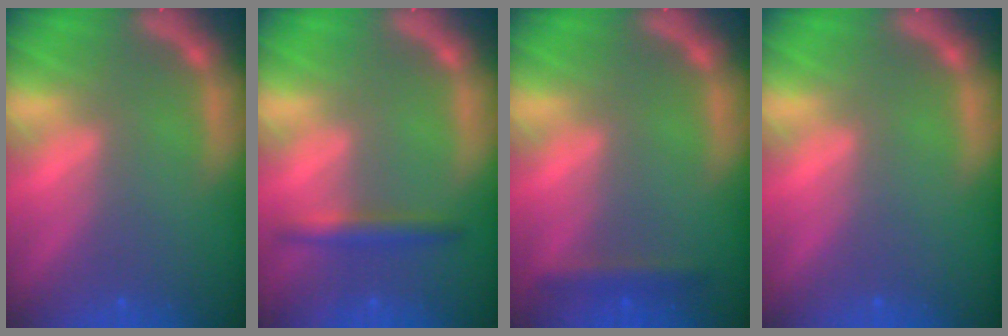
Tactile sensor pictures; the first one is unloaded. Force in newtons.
{"total": 2.4}
{"total": 1.9}
{"total": 0.0}